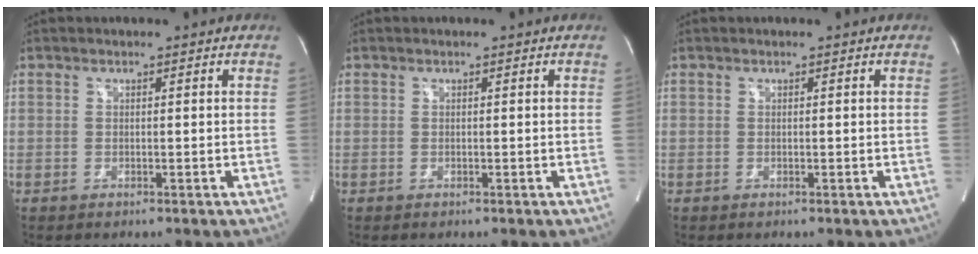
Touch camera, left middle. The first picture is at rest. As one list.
[{"total": 0.0}, {"total": 0.0}]